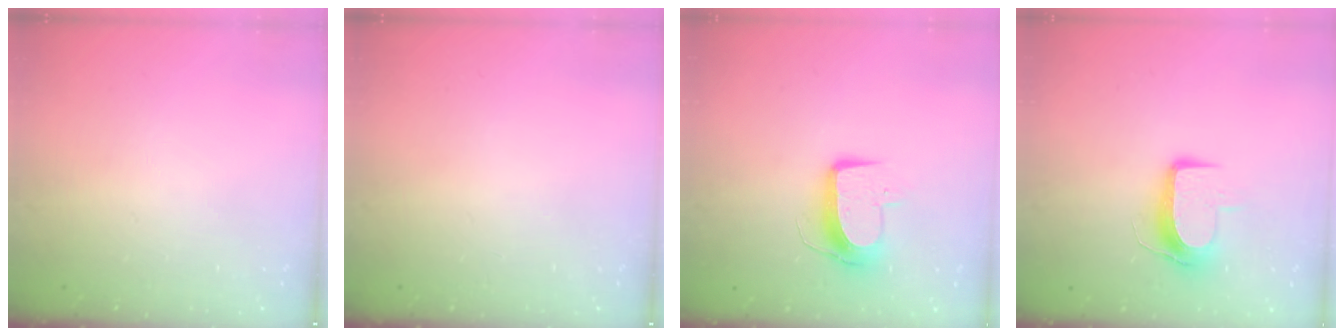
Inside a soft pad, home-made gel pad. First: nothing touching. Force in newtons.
{"total": 0.0}
{"total": 10.0, "press": 10.0, "slide": 0.5}
{"total": 9.3, "press": 9.2, "slide": 0.9}